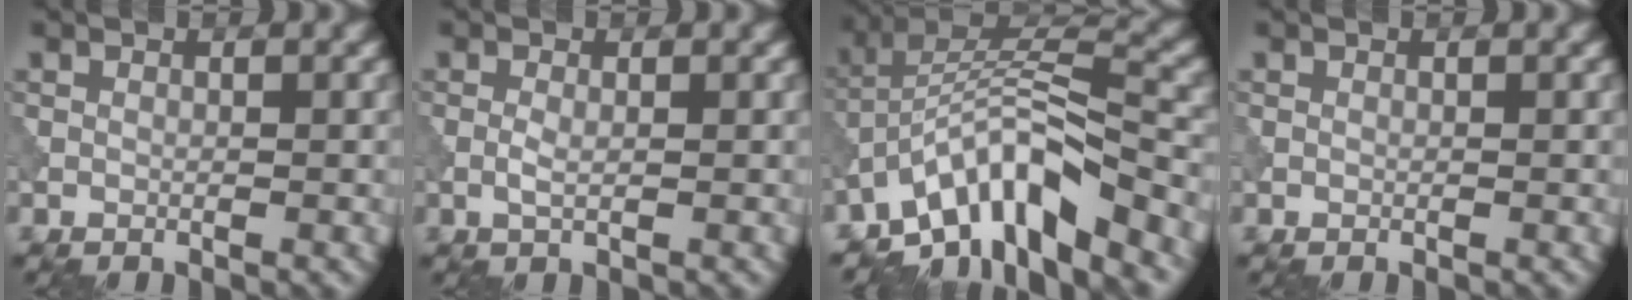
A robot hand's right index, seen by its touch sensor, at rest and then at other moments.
{"total": 1.1, "force": [-0.1, 0.4, 1.0], "torque": [-0.024, -0.001, -0.005]}
{"total": 9.9, "force": [-6.4, 3.1, 6.9], "torque": [-0.101, 0.012, -0.125]}
{"total": 0.0}